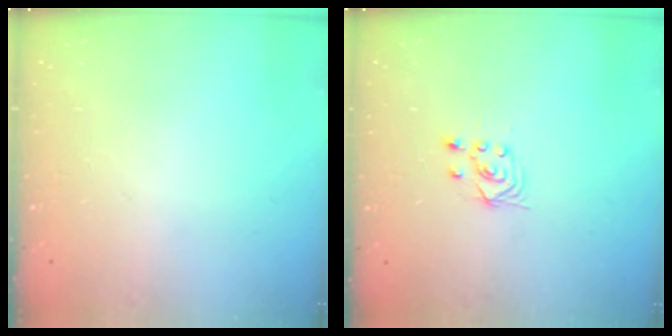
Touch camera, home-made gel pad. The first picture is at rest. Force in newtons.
{"total": 2.8, "press": 2.4, "slide": 1.4}